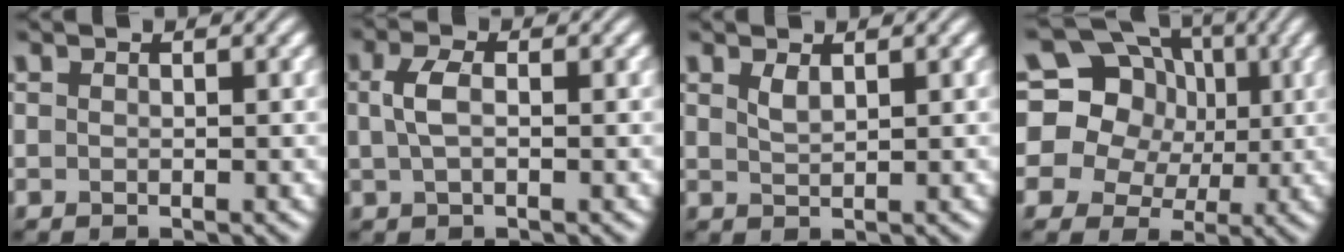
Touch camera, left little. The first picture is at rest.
{"total": 2.4, "force": [0.2, 1.2, 2.0], "torque": [-0.050, 0.005, 0.001]}
{"total": 1.2, "force": [0.8, 0.4, 0.8], "torque": [-0.020, 0.000, 0.017]}
{"total": 20.0, "force": [5.1, 17.5, 8.0], "torque": [-0.172, 0.035, 0.058]}